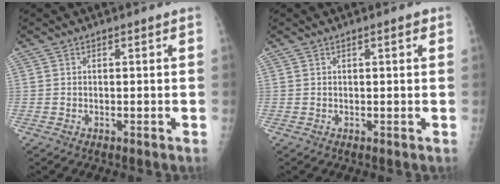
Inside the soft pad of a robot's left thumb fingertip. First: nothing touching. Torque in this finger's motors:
{"motor_torque": [-0.24, -0.08, -0.05, -0.13, 0.00]}